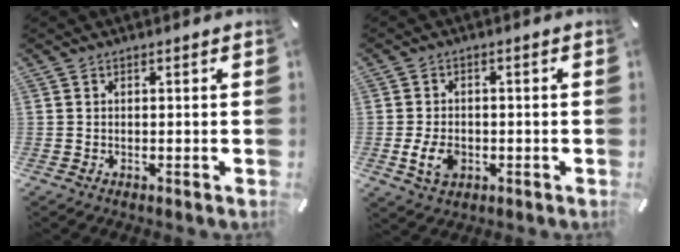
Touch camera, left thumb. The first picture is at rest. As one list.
[{"total": 5.8, "force": [-1.5, 4.1, 3.8], "torque": [-0.082, -0.002, -0.031]}]